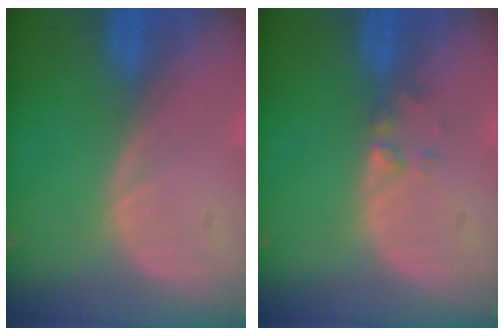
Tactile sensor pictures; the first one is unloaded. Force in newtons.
{"total": 1.4, "press": 1.3, "slide": 0.2}